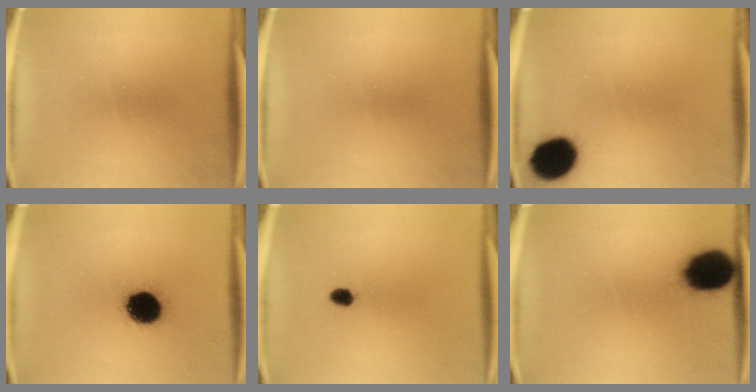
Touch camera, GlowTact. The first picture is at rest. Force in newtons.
{"total": 0.0}
{"total": 13.1}
{"total": 12.5}
{"total": 2.1}
{"total": 13.1}